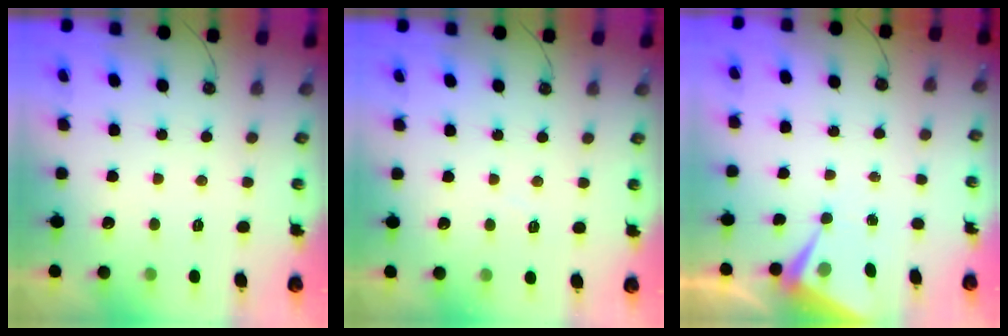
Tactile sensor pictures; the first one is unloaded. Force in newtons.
{"total": 3.8, "press": 3.8, "slide": 0.5}
{"total": 7.2, "press": 7.2, "slide": 0.4}